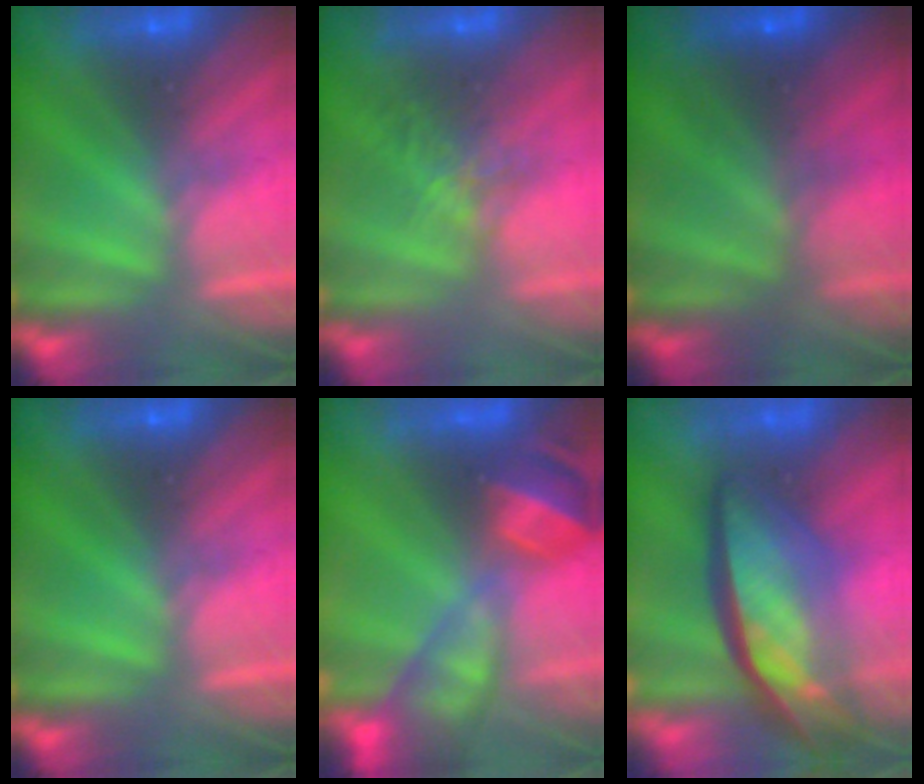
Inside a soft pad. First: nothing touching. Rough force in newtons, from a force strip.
{"total": 3.8}
{"total": 6.9}
{"total": 0.0}
{"total": 11.0}
{"total": 9.1}